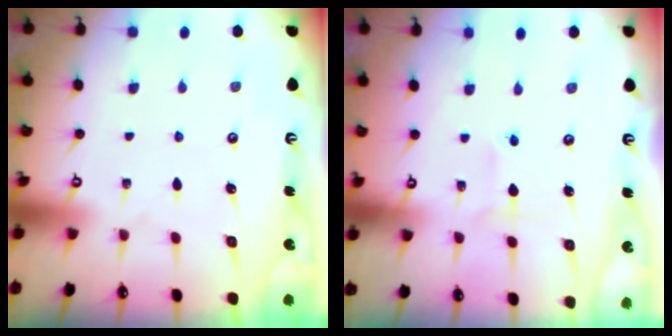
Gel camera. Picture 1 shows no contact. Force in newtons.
{"total": 2.0, "press": 2.0, "slide": 0.5}